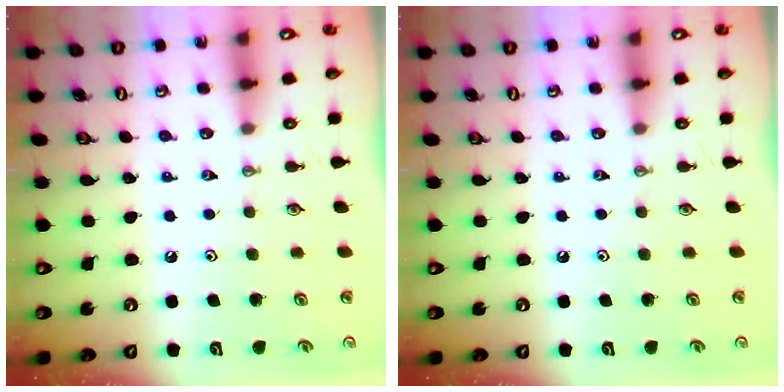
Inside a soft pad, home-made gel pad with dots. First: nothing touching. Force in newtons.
{"total": 0.0}